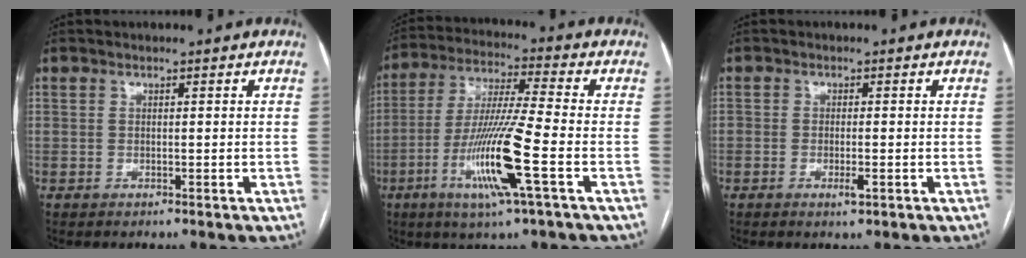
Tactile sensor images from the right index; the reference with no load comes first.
{"total": 14.0, "force": [-4.8, -0.5, 13.2], "torque": [-0.266, -0.018, -0.096]}
{"total": 2.1, "force": [-0.8, 0.5, 1.8], "torque": [-0.029, -0.002, -0.012]}